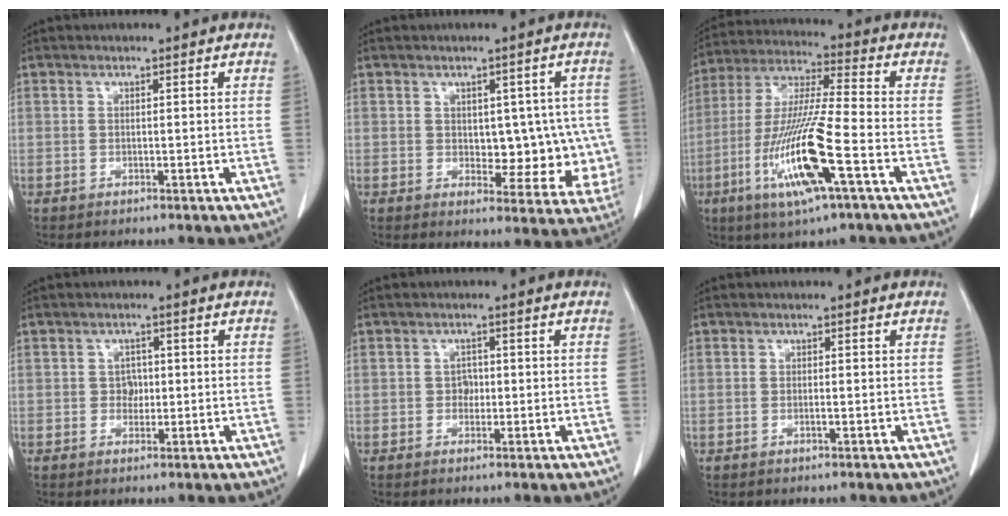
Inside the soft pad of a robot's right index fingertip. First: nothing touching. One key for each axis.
{"total": 8.4, "fx": 0.3, "fy": 5.1, "fz": 6.7, "tx": -0.054, "ty": 0.011, "tz": 0.015}
{"total": 16.0, "fx": -6.0, "fy": 0.7, "fz": 14.8, "tx": -0.305, "ty": -0.020, "tz": -0.113}
{"total": 1.9, "fx": -0.1, "fy": 1.6, "fz": 1.0, "tx": -0.013, "ty": 0.004, "tz": -0.001}
{"total": 1.6, "fx": -0.2, "fy": 1.3, "fz": 0.9, "tx": -0.011, "ty": 0.005, "tz": -0.004}
{"total": 0.6, "fx": -0.2, "fy": 0.1, "fz": 0.6, "tx": -0.013, "ty": -0.001, "tz": -0.003}